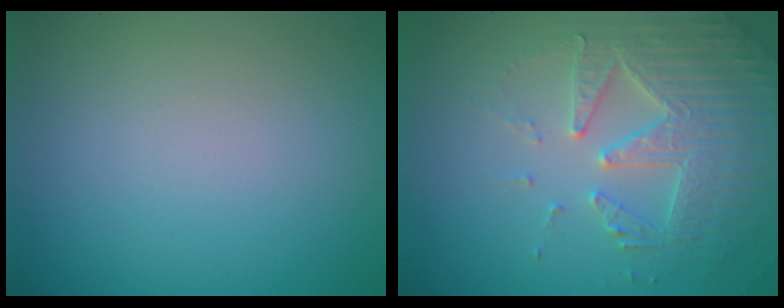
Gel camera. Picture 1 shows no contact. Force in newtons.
{"total": 4.8, "press": 4.4, "slide": 2.0}